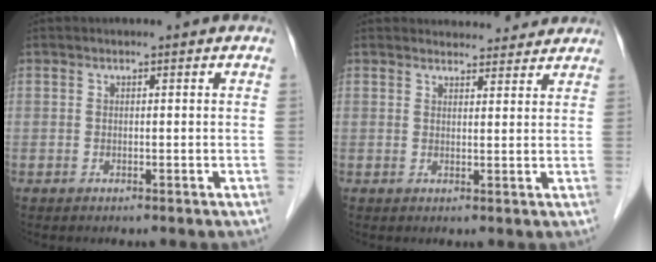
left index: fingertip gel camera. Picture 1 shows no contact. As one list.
[{"total": 6.2, "force": [5.9, 1.7, 0.7], "torque": [-0.001, 0.011, 0.066]}]